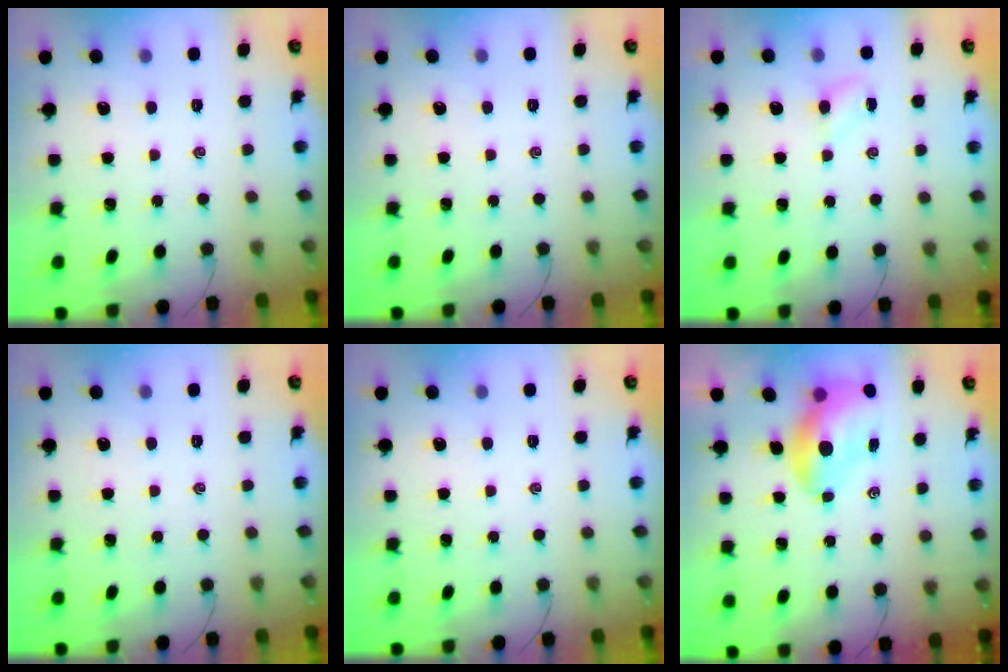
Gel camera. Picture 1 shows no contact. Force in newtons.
{"total": 0.0}
{"total": 2.8, "press": 2.6, "slide": 0.9}
{"total": 0.0}
{"total": 0.0}
{"total": 7.8, "press": 7.7, "slide": 1.6}